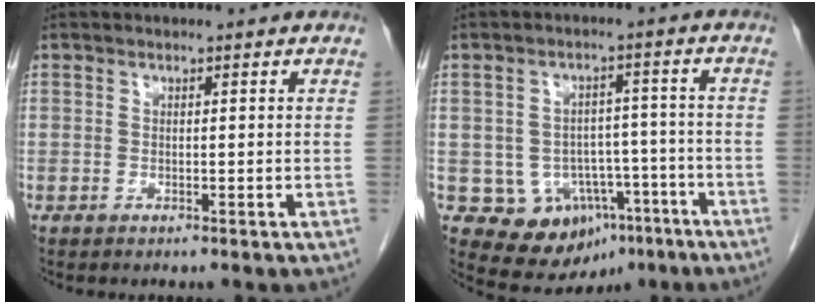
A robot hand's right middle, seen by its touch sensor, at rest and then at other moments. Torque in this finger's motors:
{"motor_torque": [0.03, -0.22, -0.03, 0.00]}